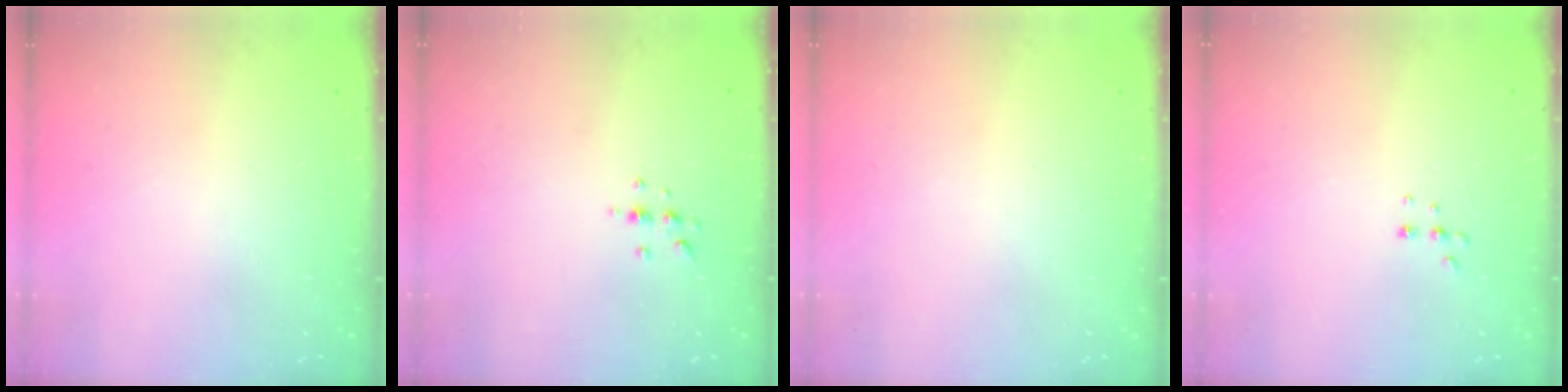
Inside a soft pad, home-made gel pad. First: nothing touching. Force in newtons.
{"total": 4.1, "press": 3.7, "slide": 1.7}
{"total": 0.0}
{"total": 3.4, "press": 3.3, "slide": 0.6}